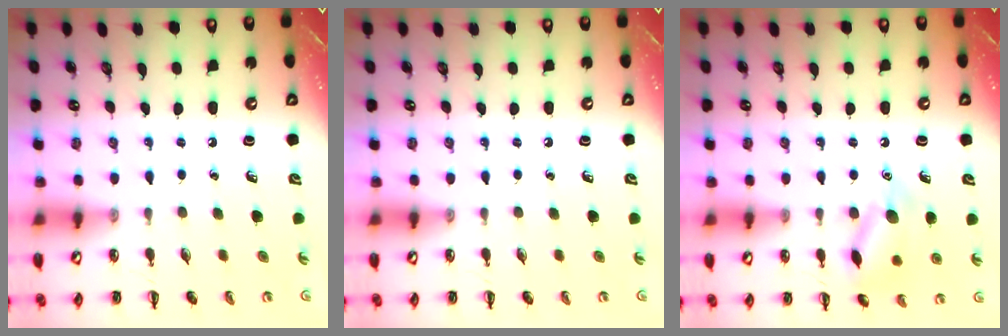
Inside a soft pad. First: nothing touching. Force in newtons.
{"total": 0.0}
{"total": 11.4, "press": 11.4, "slide": 0.5}